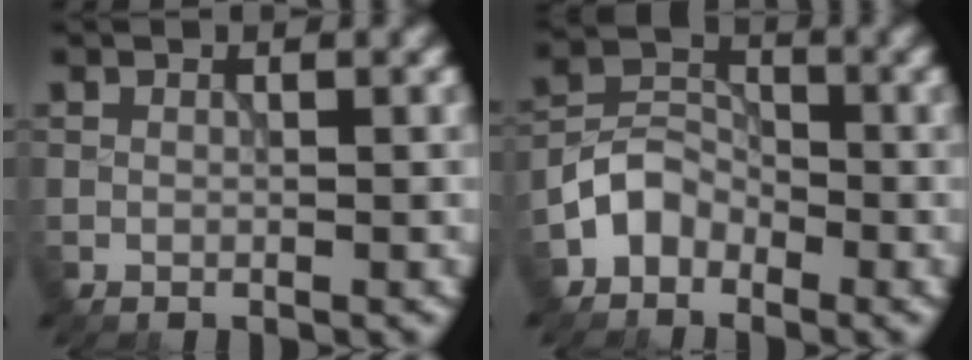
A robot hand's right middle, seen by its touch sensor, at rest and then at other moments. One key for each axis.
{"total": 3.2, "fx": -2.1, "fy": 2.3, "fz": 1.0, "tx": -0.014, "ty": 0.012, "tz": -0.049}